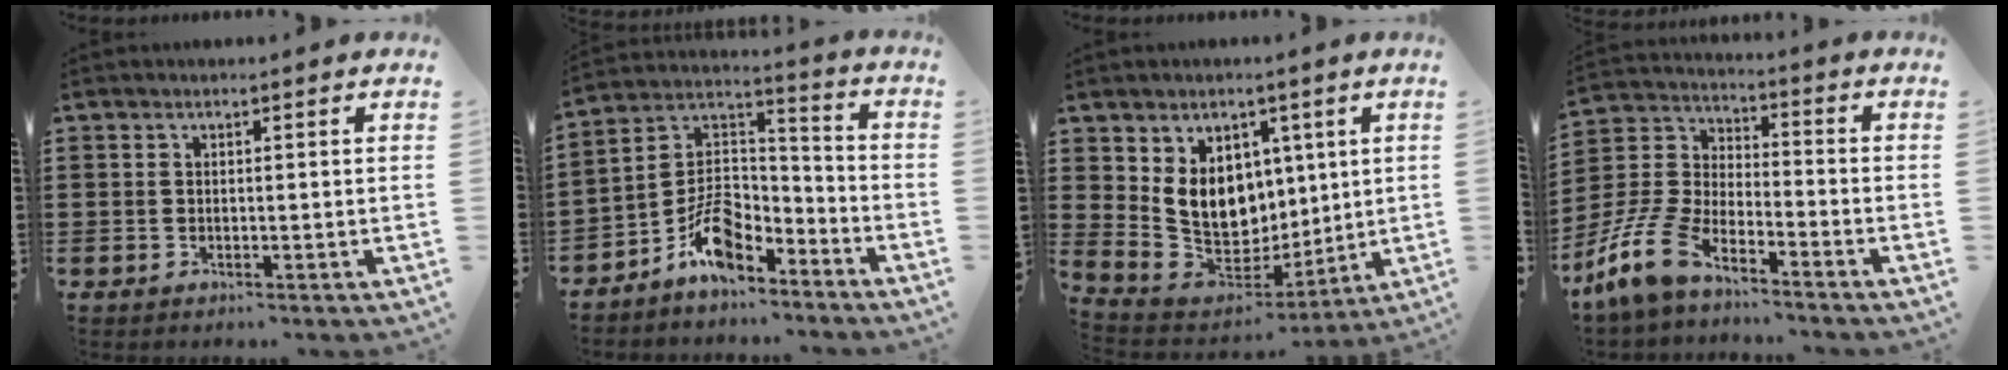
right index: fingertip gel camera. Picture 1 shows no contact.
{"total": 9.3, "force": [-6.2, 4.6, 5.1], "torque": [-0.110, 0.010, -0.118]}
{"total": 11.1, "force": [2.8, 9.1, 5.6], "torque": [-0.139, -0.016, 0.059]}
{"total": 9.2, "force": [-7.0, 2.9, 5.3], "torque": [-0.153, -0.001, -0.147]}